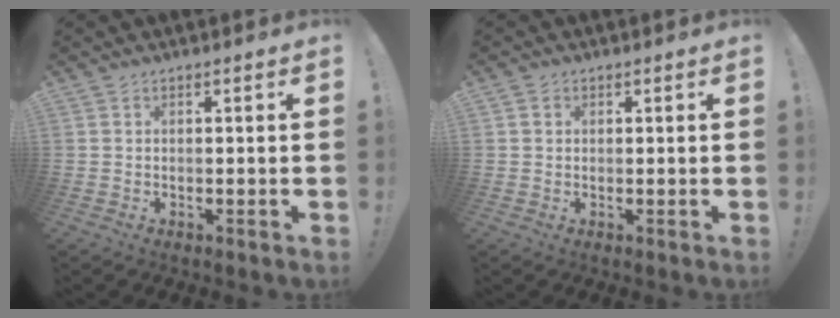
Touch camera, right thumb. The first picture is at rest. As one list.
[{"total": 1.4, "force": [0.5, 1.3, 0.2], "torque": [0.001, 0.000, 0.008]}]